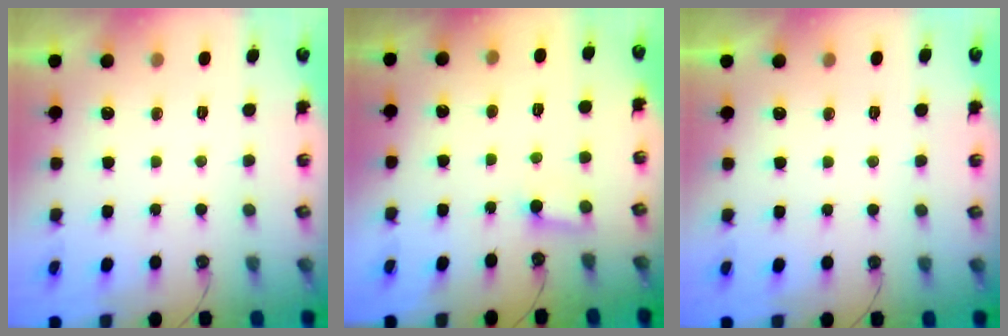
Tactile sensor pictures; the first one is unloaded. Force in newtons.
{"total": 3.7, "press": 3.7, "slide": 0.3}
{"total": 0.0}